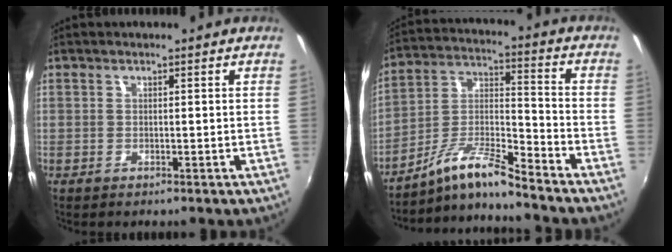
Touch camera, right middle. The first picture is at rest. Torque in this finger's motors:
{"motor_torque": [0.16, -0.53, -0.10, -0.05]}